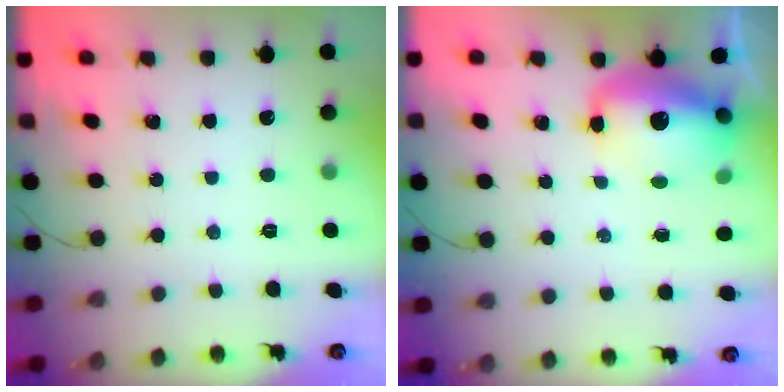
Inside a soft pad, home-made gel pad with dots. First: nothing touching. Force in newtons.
{"total": 13.8, "press": 13.5, "slide": 2.9}